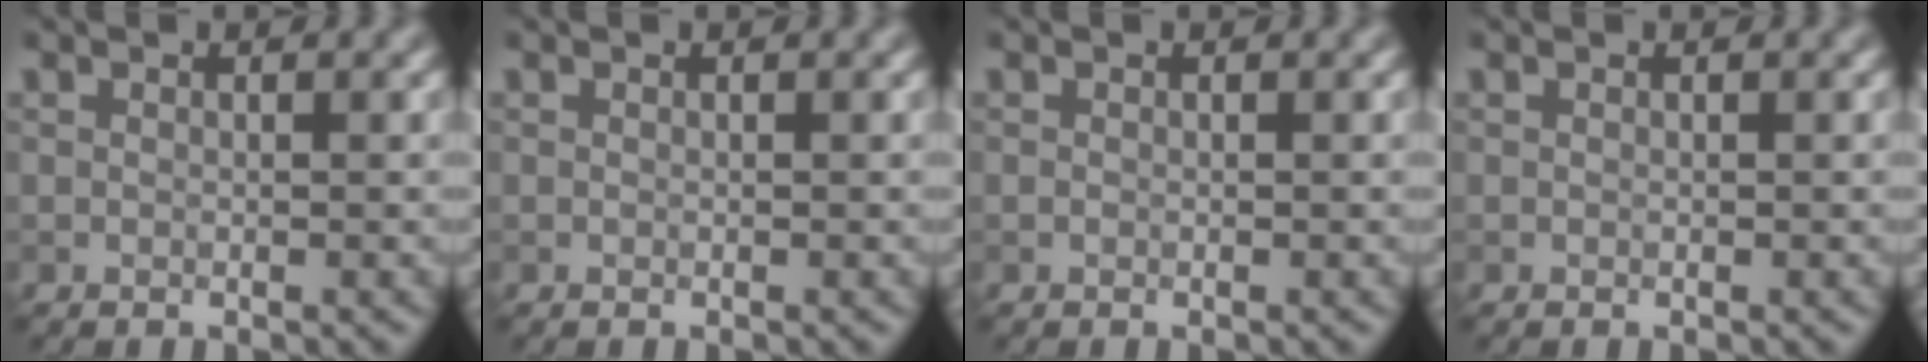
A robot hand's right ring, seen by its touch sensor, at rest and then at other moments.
{"total": 0.0}
{"total": 0.0}
{"total": 0.0}